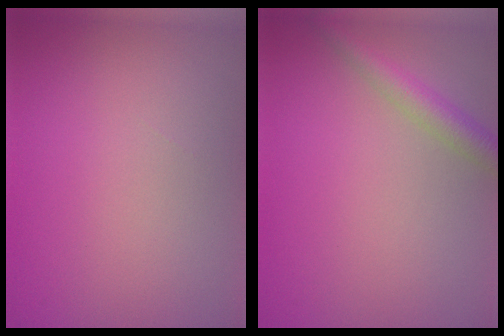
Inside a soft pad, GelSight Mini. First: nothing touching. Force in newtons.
{"total": 2.7, "press": 2.7, "slide": 0.1}